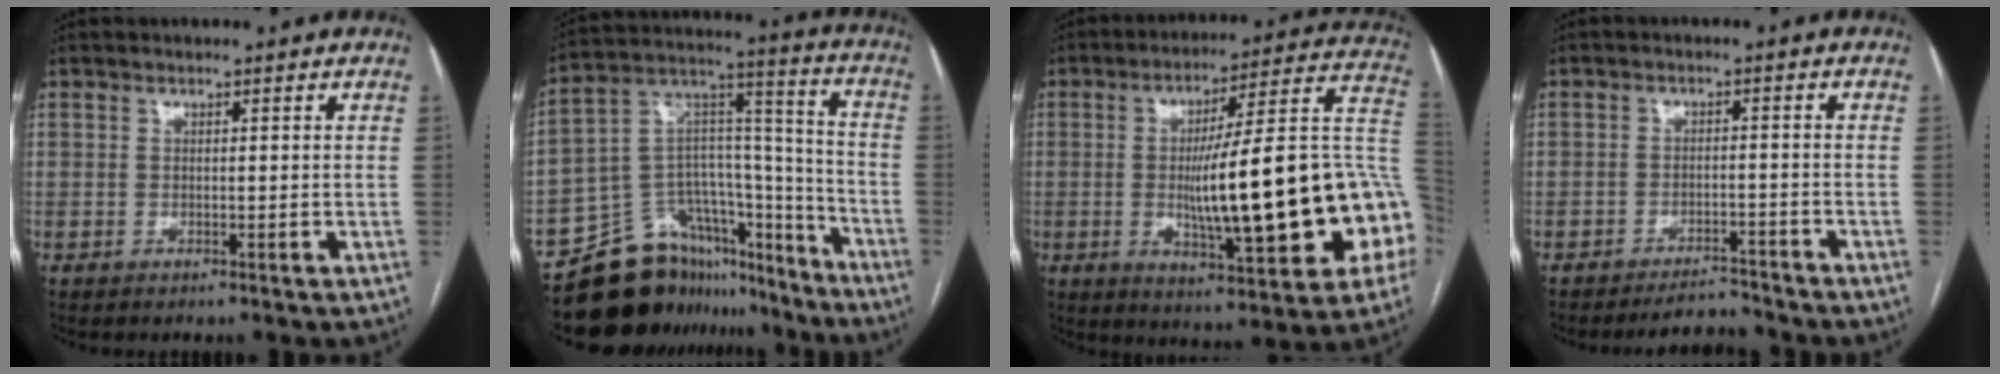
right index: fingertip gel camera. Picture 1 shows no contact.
{"total": 20.7, "force": [-17.3, 9.7, 6.2], "torque": [-0.106, 0.073, -0.271]}
{"total": 26.8, "force": [-3.4, 3.3, 26.3], "torque": [-0.313, 0.018, -0.050]}
{"total": 4.1, "force": [-4.1, 0.8, 0.1], "torque": [0.004, -0.001, -0.063]}